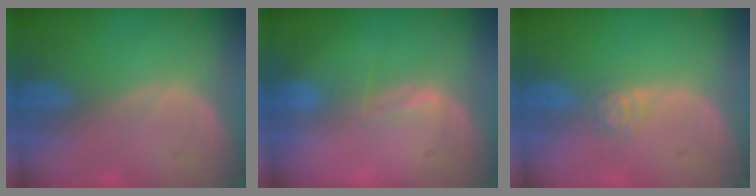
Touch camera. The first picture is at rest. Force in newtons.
{"total": 2.2, "press": 1.7, "slide": 1.4}
{"total": 3.0, "press": 2.5, "slide": 1.7}